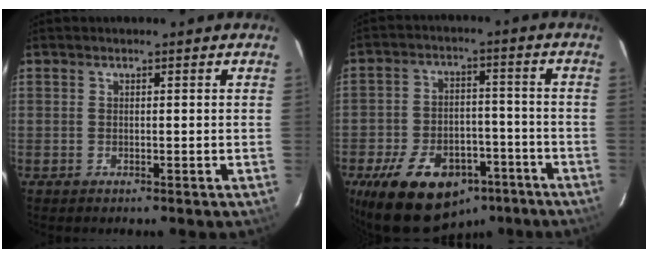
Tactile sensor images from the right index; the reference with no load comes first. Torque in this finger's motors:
{"motor_torque": [1.52, -0.62, 0.59, 0.12]}